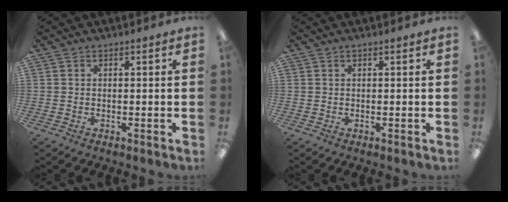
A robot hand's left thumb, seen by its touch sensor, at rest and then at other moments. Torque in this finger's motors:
{"motor_torque": [0.01, 0.02, 0.01, -0.18, 0.00]}